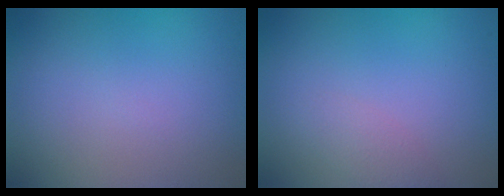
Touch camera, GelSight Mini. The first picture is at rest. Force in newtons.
{"total": 1.4, "press": 1.4, "slide": 0.1}